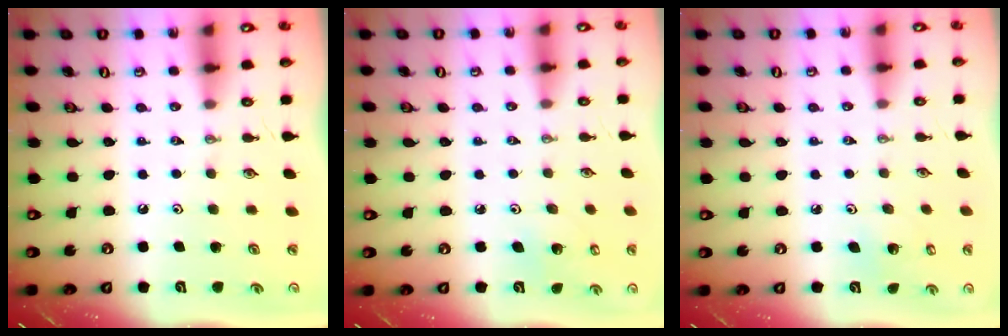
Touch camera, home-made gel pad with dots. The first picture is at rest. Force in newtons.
{"total": 3.8, "press": 3.8, "slide": 0.3}
{"total": 3.5, "press": 3.5, "slide": 0.3}